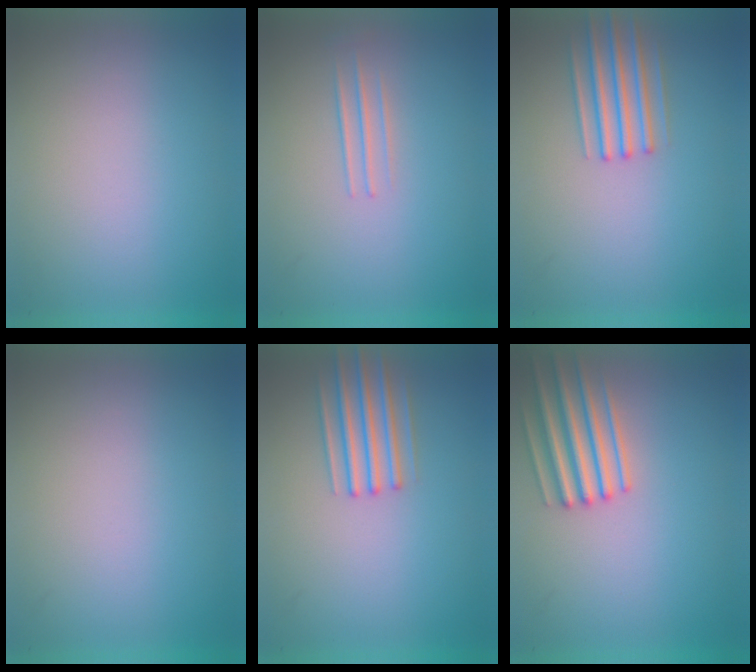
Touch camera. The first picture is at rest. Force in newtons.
{"total": 1.4}
{"total": 2.7}
{"total": 0.0}
{"total": 2.7}
{"total": 3.2}